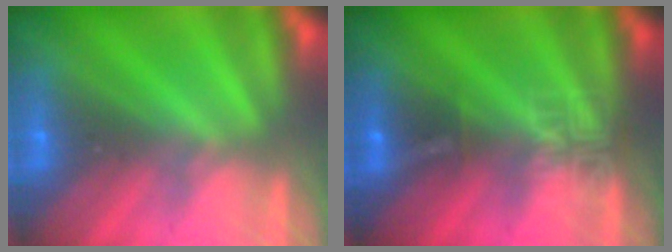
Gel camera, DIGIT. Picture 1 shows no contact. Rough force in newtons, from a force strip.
{"total": 4.6}